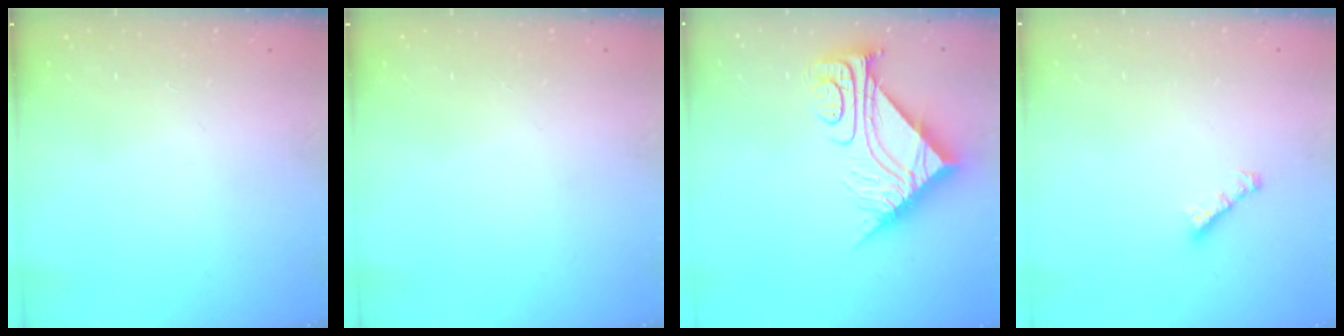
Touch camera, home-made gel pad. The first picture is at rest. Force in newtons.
{"total": 0.0}
{"total": 10.4, "press": 10.4, "slide": 1.1}
{"total": 2.4, "press": 2.4, "slide": 0.1}